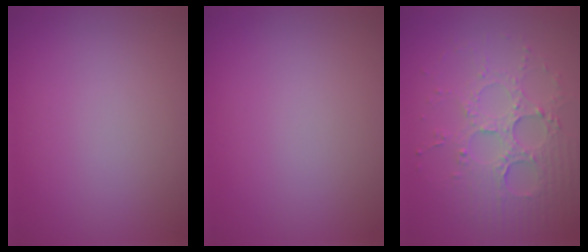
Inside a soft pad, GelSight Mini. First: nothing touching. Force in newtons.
{"total": 0.0}
{"total": 3.9, "press": 3.6, "slide": 1.4}